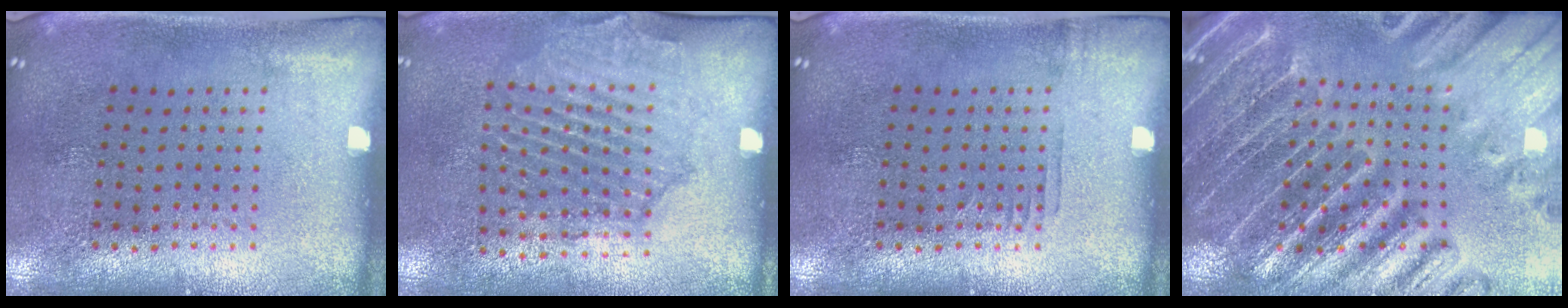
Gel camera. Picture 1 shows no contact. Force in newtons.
{"total": 1.6, "press": 1.6, "slide": 0.2}
{"total": 0.6, "press": 0.6, "slide": 0.2}
{"total": 4.4, "press": 4.0, "slide": 1.6}